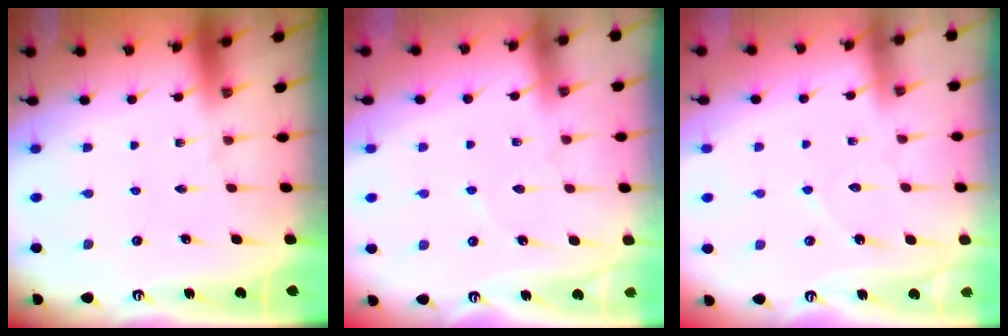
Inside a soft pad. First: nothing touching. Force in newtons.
{"total": 6.0, "press": 6.0, "slide": 0.6}
{"total": 3.6, "press": 3.6, "slide": 0.0}